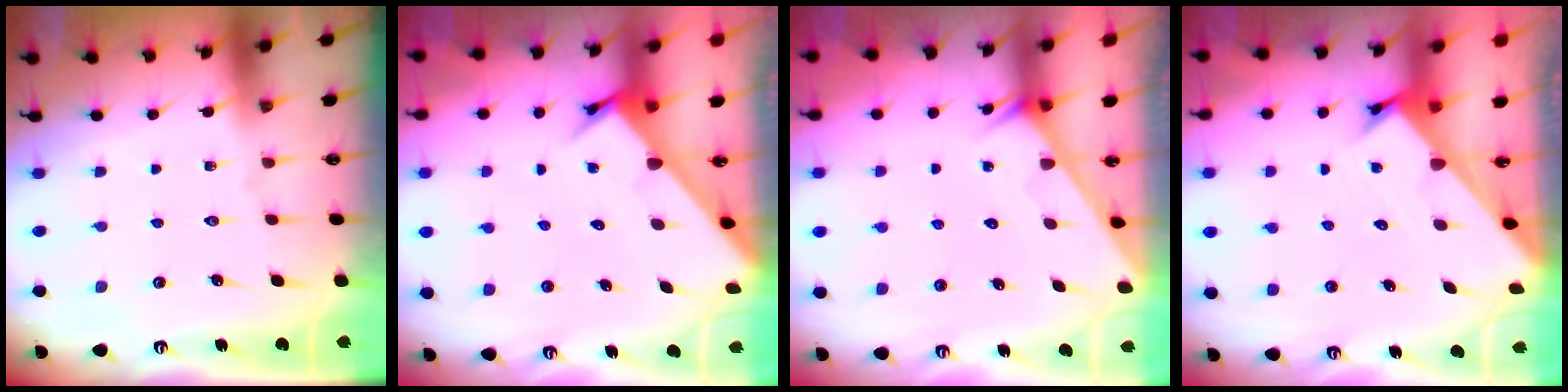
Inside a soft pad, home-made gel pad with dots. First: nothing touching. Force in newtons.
{"total": 3.4, "press": 3.4, "slide": 0.2}
{"total": 1.8, "press": 1.8, "slide": 0.1}
{"total": 2.6, "press": 2.6, "slide": 0.3}